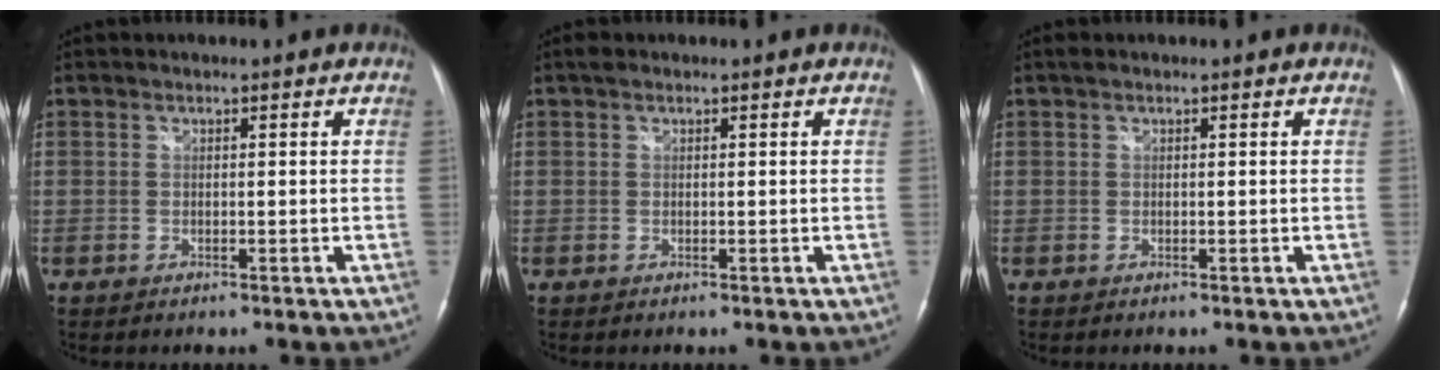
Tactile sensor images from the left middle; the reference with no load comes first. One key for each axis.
{"total": 0.7, "fx": 0.5, "fy": 0.4, "fz": 0.3, "tx": -0.008, "ty": 0.014, "tz": 0.007}
{"total": 0.5, "fx": 0.3, "fy": 0.2, "fz": 0.3, "tx": -0.012, "ty": 0.013, "tz": 0.005}